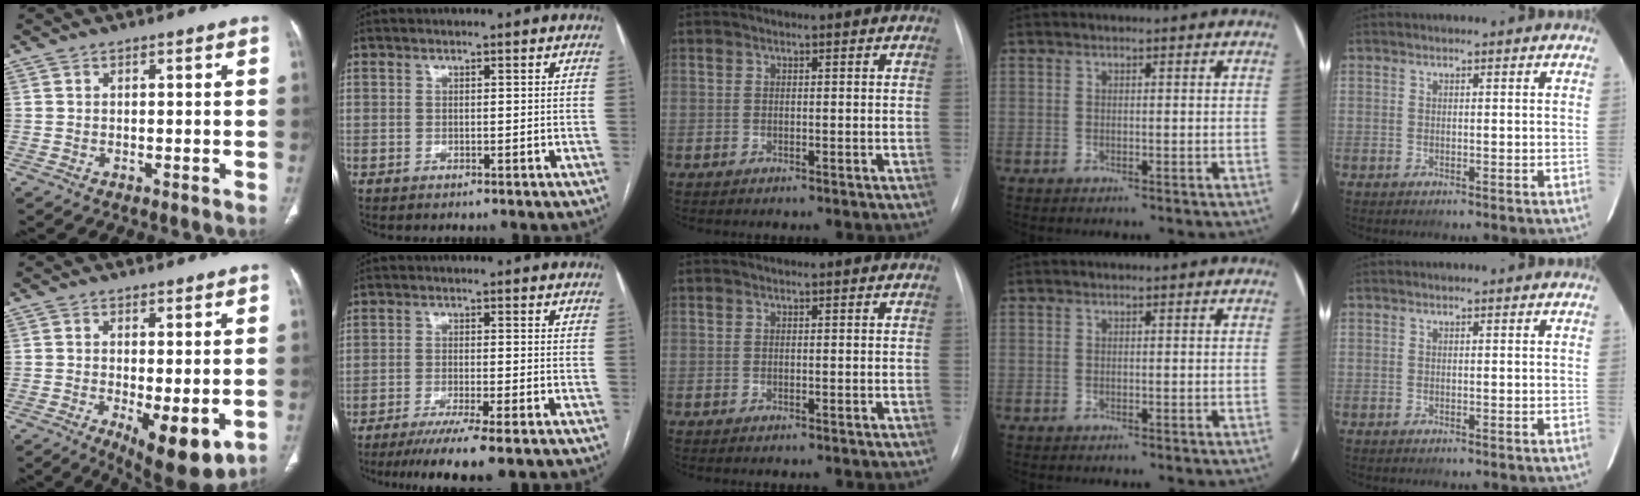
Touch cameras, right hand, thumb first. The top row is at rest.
{"thumb": {"total": 10.8, "force": [-2.8, 3.9, 9.6], "torque": [-0.138, -0.024, -0.032]}, "index": {"total": 9.3, "force": [-6.9, 0.0, 6.2], "torque": [-0.086, -0.020, -0.106]}}